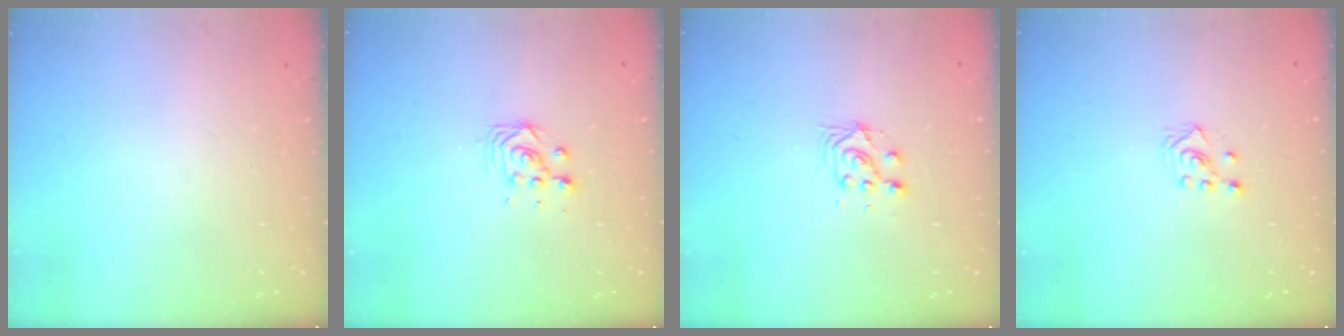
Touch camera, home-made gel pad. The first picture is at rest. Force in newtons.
{"total": 5.3, "press": 5.2, "slide": 0.2}
{"total": 7.0, "press": 7.0, "slide": 0.7}
{"total": 3.7, "press": 3.7, "slide": 0.7}